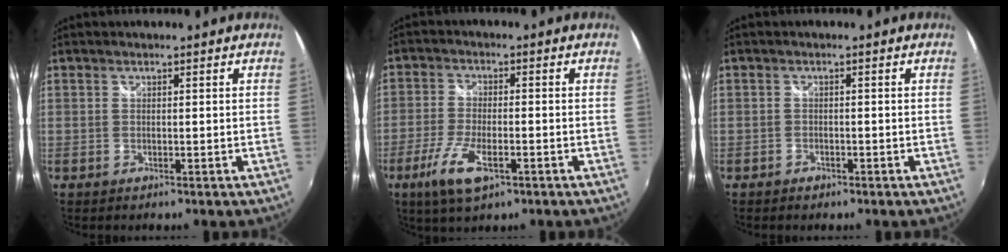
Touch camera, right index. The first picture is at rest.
{"total": 8.6, "force": [-4.3, 2.9, 6.9], "torque": [-0.156, -0.016, -0.083]}
{"total": 1.5, "force": [-1.1, 0.9, 0.4], "torque": [-0.009, 0.001, -0.016]}